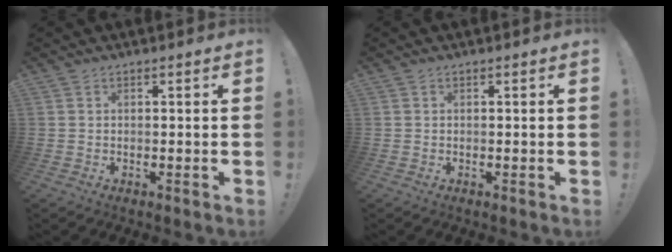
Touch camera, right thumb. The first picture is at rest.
{"total": 0.0}